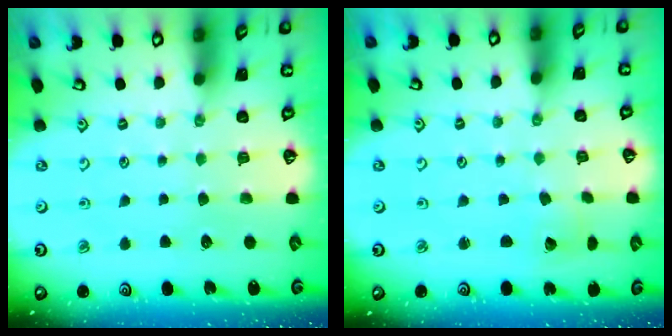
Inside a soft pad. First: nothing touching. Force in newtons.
{"total": 1.8, "press": 1.8, "slide": 0.1}